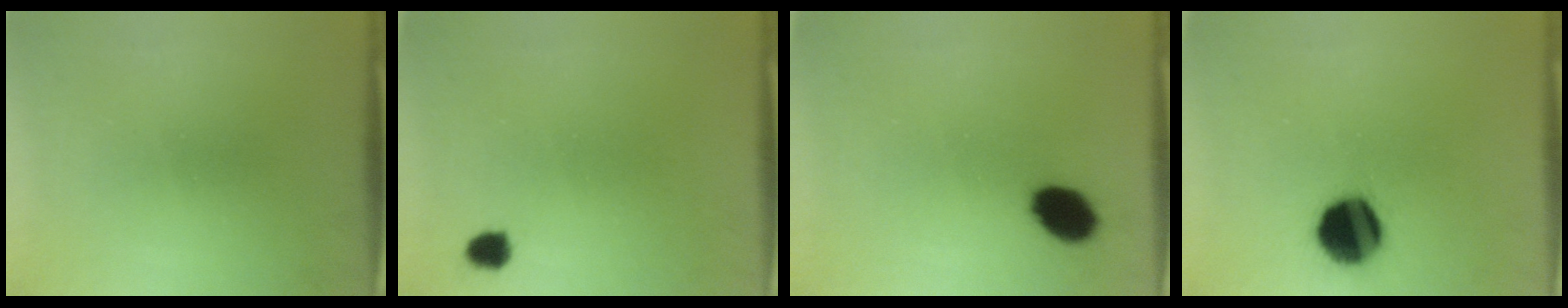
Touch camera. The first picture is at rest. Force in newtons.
{"total": 2.4}
{"total": 6.7}
{"total": 13.4}